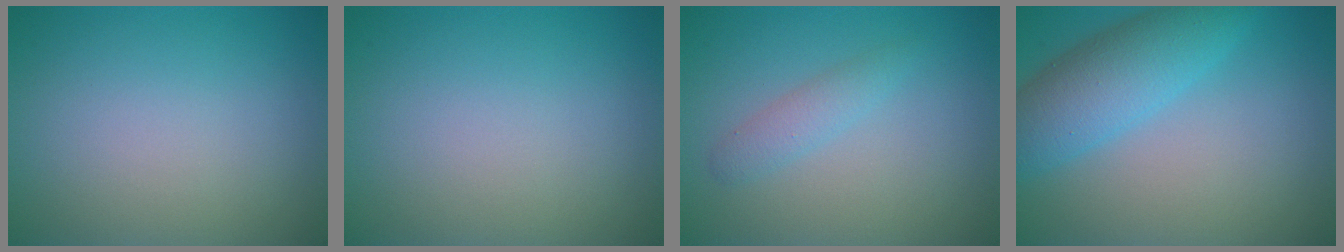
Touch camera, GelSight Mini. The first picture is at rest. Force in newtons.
{"total": 0.0}
{"total": 1.6, "press": 1.6, "slide": 0.1}
{"total": 5.9, "press": 5.9, "slide": 0.3}